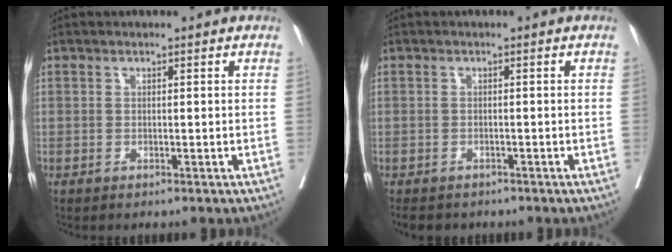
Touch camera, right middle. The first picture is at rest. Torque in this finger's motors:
{"motor_torque": [0.45, -0.50, 0.09, 0.03]}